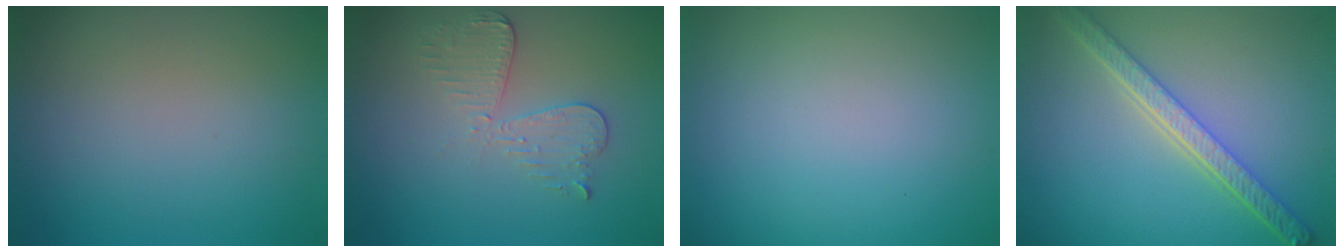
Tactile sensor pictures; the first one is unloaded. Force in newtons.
{"total": 3.0, "press": 2.7, "slide": 1.2}
{"total": 0.0}
{"total": 5.3, "press": 4.1, "slide": 3.3}